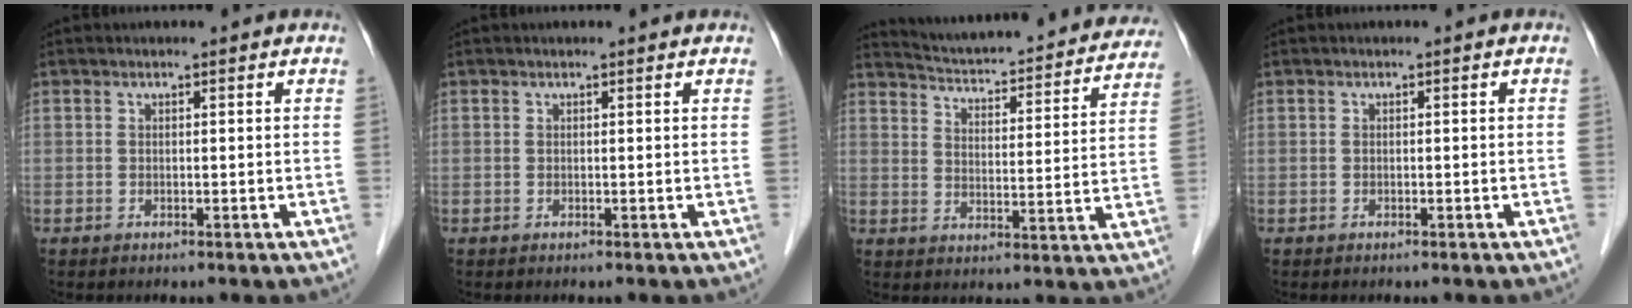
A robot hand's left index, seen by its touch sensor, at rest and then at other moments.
{"total": 0.9, "force": [0.9, 0.1, 0.1], "torque": [-0.011, 0.007, 0.010]}
{"total": 25.6, "force": [23.8, 4.2, 8.4], "torque": [-0.130, -0.045, 0.297]}
{"total": 0.0}